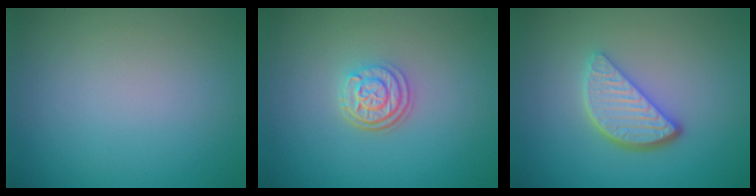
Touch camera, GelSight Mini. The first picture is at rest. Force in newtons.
{"total": 3.0, "press": 2.4, "slide": 1.7}
{"total": 4.0, "press": 3.2, "slide": 2.4}